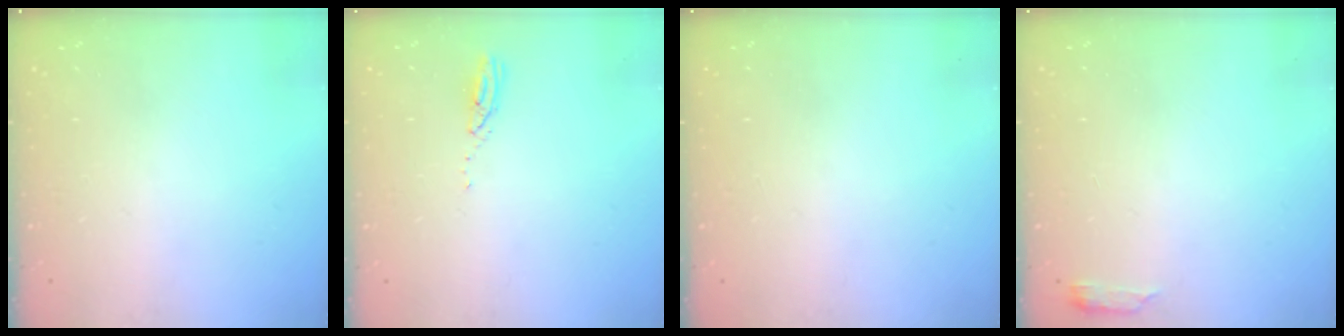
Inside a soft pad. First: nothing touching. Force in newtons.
{"total": 3.0, "press": 3.0, "slide": 0.2}
{"total": 0.0}
{"total": 2.6, "press": 2.6, "slide": 0.5}